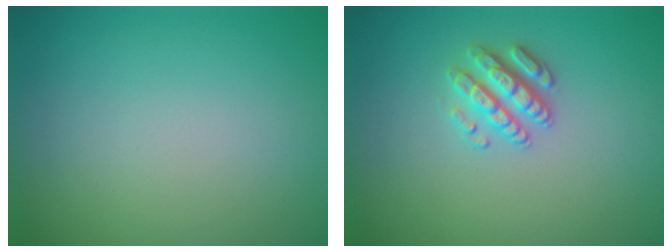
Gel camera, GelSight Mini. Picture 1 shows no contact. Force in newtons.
{"total": 2.6, "press": 2.6, "slide": 0.6}